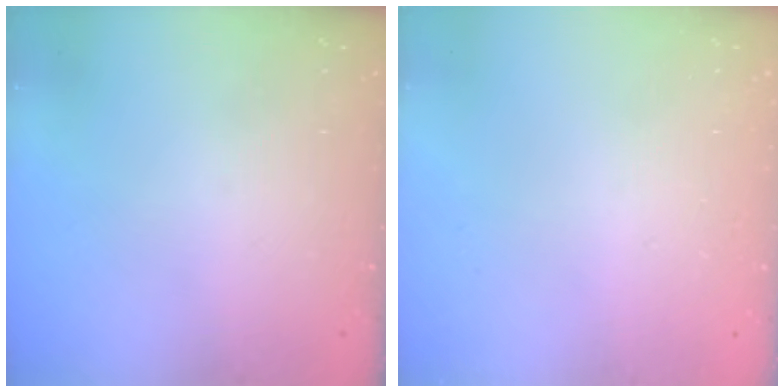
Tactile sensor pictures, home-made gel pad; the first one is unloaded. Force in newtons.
{"total": 2.7, "press": 2.7, "slide": 0.2}